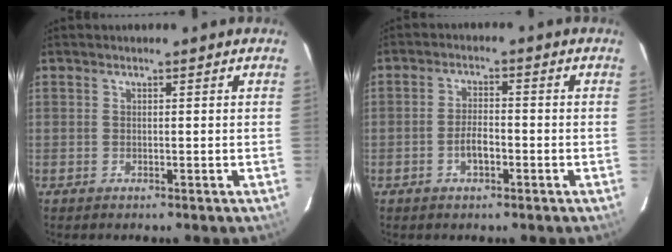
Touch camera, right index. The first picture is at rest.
{"total": 3.9, "force": [-1.8, 1.6, 3.1], "torque": [-0.064, 0.006, -0.031]}